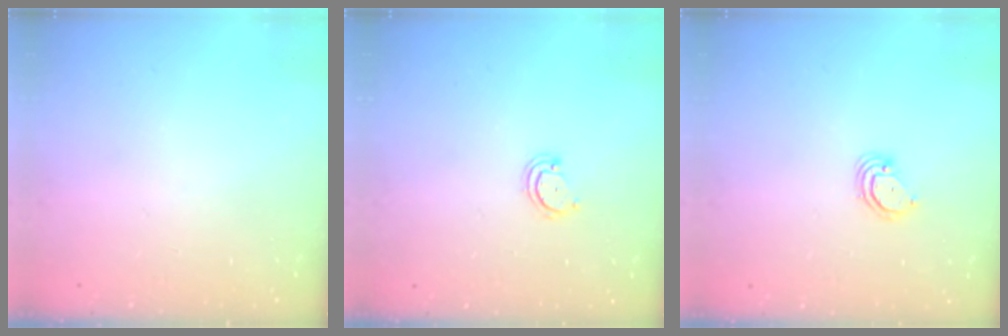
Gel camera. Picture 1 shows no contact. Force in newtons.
{"total": 2.6, "press": 2.6, "slide": 0.3}
{"total": 3.6, "press": 3.6, "slide": 0.3}